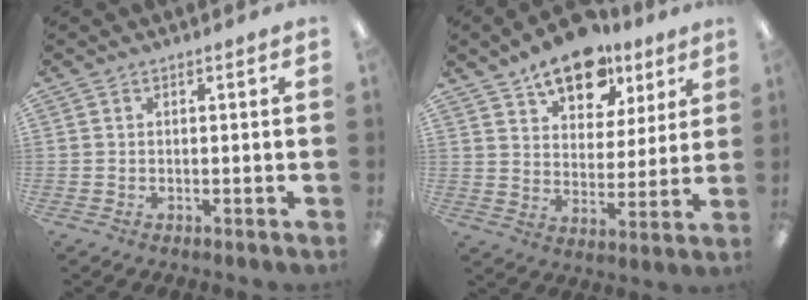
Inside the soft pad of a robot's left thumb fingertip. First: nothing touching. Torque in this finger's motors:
{"motor_torque": [0.40, 0.52, 1.40, -1.37, 0.12]}